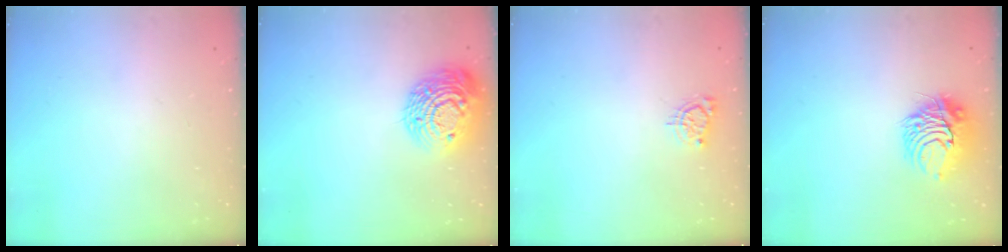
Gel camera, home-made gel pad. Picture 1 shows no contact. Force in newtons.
{"total": 16.8, "press": 16.8, "slide": 1.1}
{"total": 4.6, "press": 4.6, "slide": 0.5}
{"total": 10.3, "press": 10.3, "slide": 0.8}